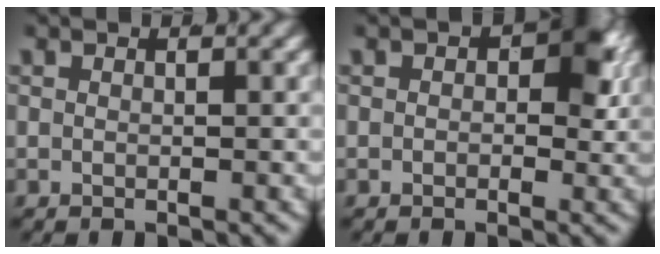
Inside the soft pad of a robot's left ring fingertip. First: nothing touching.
{"total": 2.7, "force": [0.3, 1.3, 2.4], "torque": [-0.022, -0.005, 0.005]}